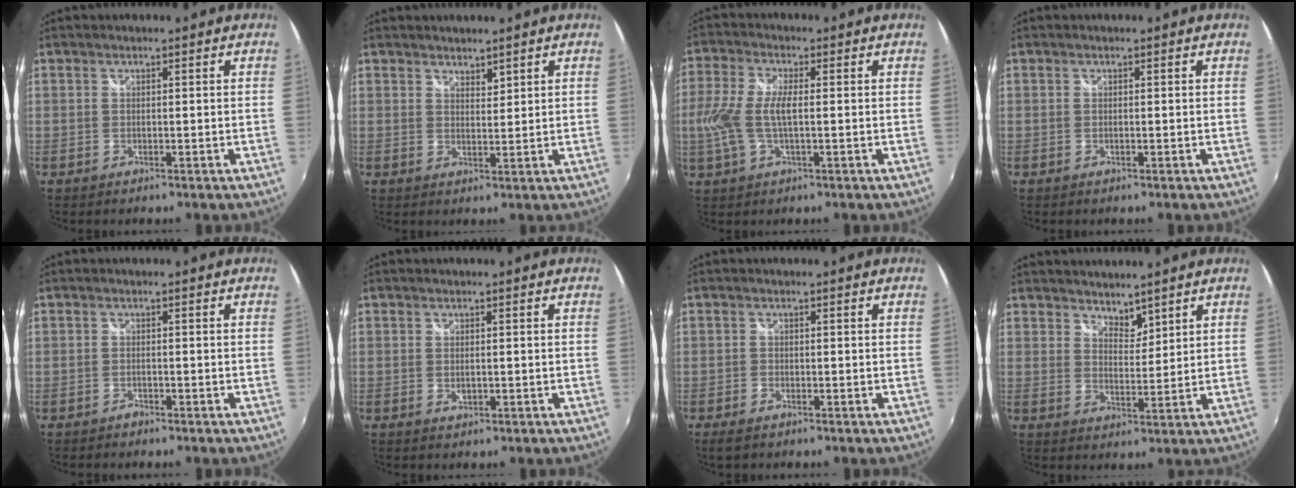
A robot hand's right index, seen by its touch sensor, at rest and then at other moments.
{"total": 2.1, "force": [2.0, 0.7, 0.4], "torque": [-0.003, 0.000, 0.034]}
{"total": 8.8, "force": [-0.6, 3.0, 8.2], "torque": [-0.179, 0.000, -0.011]}
{"total": 0.0}
{"total": 1.0, "force": [-0.9, 0.3, 0.3], "torque": [-0.005, 0.000, -0.018]}
{"total": 1.6, "force": [-0.3, 0.9, 1.2], "torque": [-0.023, -0.002, -0.003]}
{"total": 2.6, "force": [-1.9, 1.1, 1.5], "torque": [-0.034, -0.008, -0.035]}
{"total": 3.6, "force": [3.3, 1.4, 0.8], "torque": [-0.006, 0.000, 0.058]}